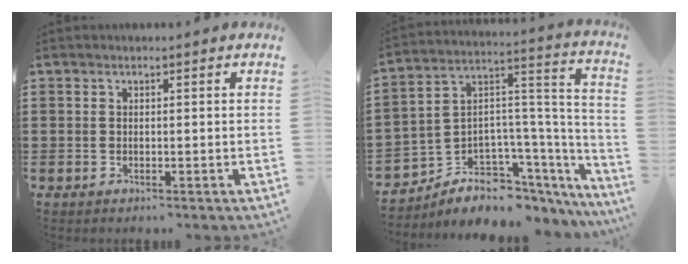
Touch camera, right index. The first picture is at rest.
{"total": 6.4, "force": [-4.5, 4.2, 1.7], "torque": [-0.041, -0.015, -0.079]}